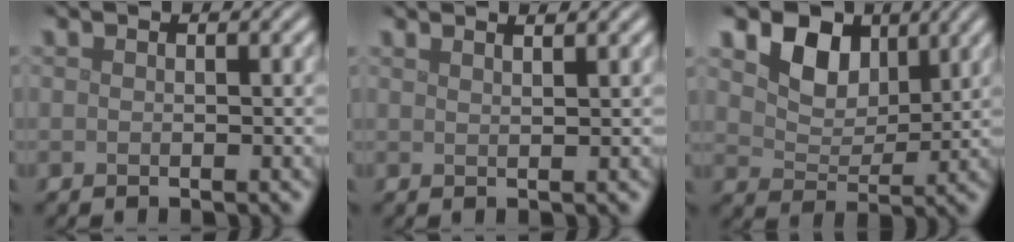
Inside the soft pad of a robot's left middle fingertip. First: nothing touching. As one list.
[{"total": 2.7, "force": [2.0, 1.1, 1.5], "torque": [0.005, 0.011, -0.003]}, {"total": 5.2, "force": [2.7, 3.4, 2.8], "torque": [-0.059, -0.007, 0.041]}]